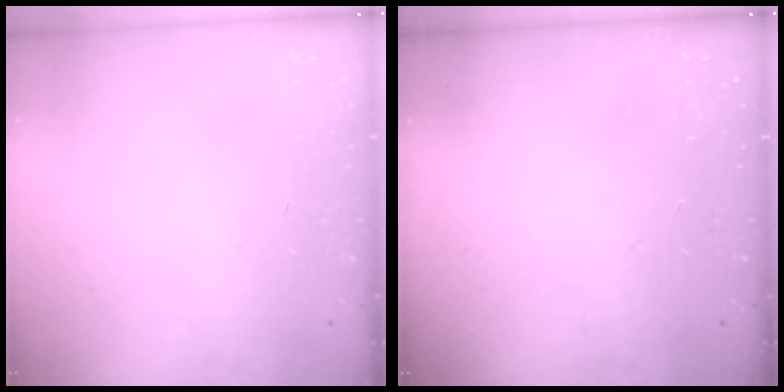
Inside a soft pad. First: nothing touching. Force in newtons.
{"total": 0.0}